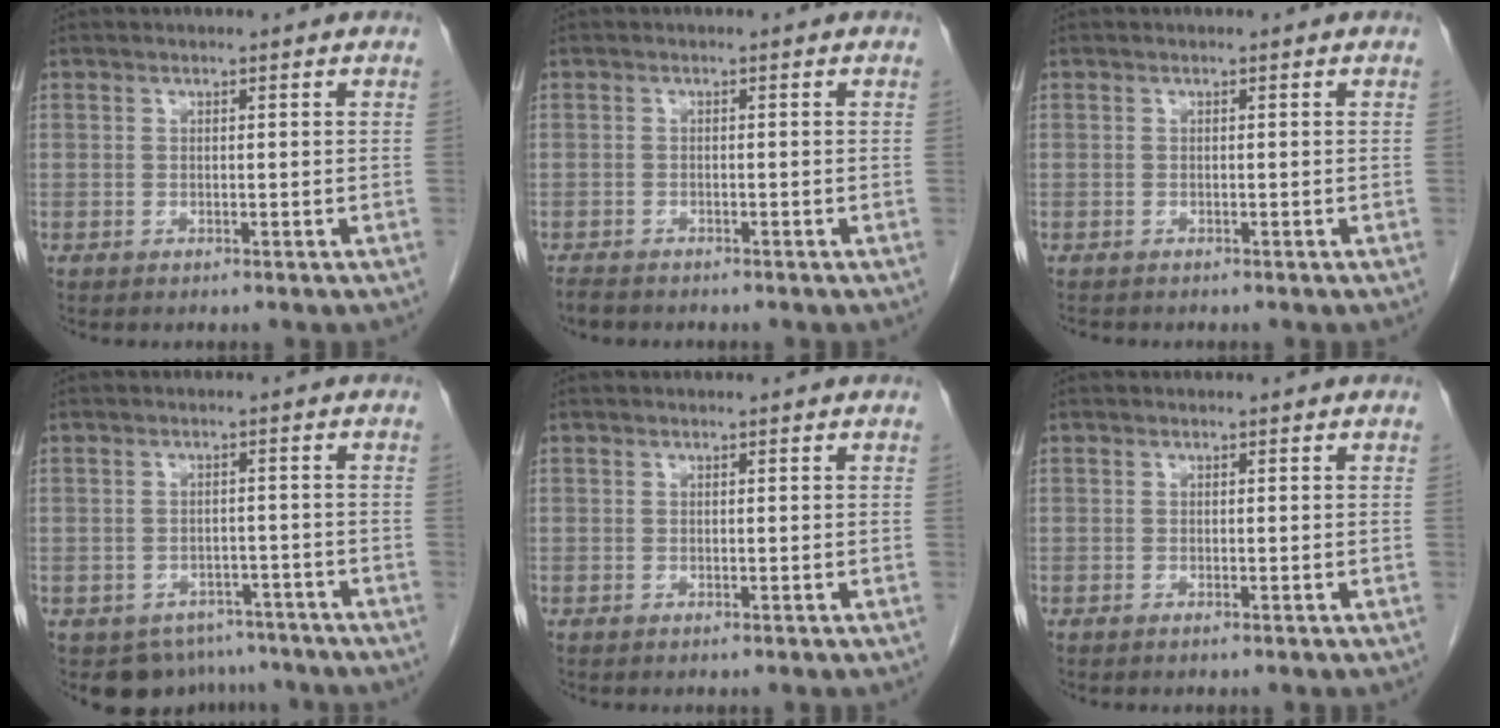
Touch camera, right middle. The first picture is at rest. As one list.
[{"total": 2.4, "force": [-2.2, 0.6, 0.7], "torque": [-0.013, -0.006, -0.036]}, {"total": 1.3, "force": [-1.2, 0.4, 0.4], "torque": [-0.010, -0.003, -0.019]}, {"total": 7.2, "force": [-5.7, 4.4, 0.3], "torque": [0.010, 0.013, -0.071]}, {"total": 0.0}, {"total": 0.0}]